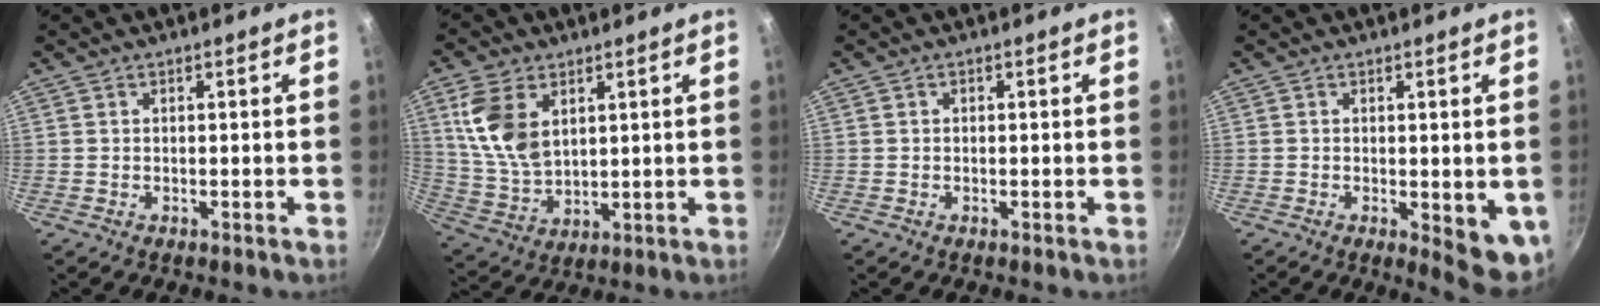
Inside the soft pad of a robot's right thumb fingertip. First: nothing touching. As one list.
[{"total": 11.8, "force": [4.2, 7.4, 8.3], "torque": [-0.151, -0.022, 0.094]}, {"total": 0.6, "force": [0.0, 0.5, 0.2], "torque": [-0.002, 0.004, 0.000]}, {"total": 7.4, "force": [-1.0, 2.8, 6.8], "torque": [-0.067, -0.005, -0.006]}]